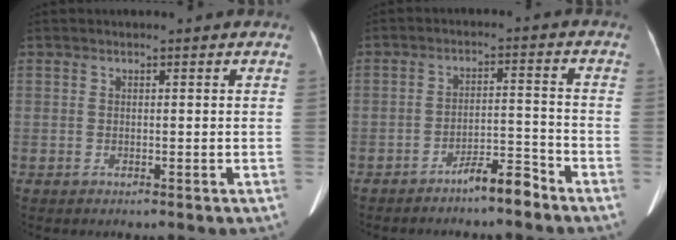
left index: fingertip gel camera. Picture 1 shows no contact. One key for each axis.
{"total": 5.3, "fx": -4.6, "fy": 0.3, "fz": 2.7, "tx": -0.041, "ty": -0.002, "tz": -0.080}